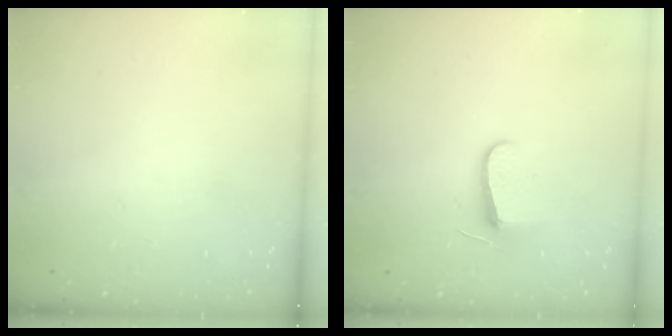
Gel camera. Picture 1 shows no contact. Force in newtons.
{"total": 7.8, "press": 7.7, "slide": 0.4}